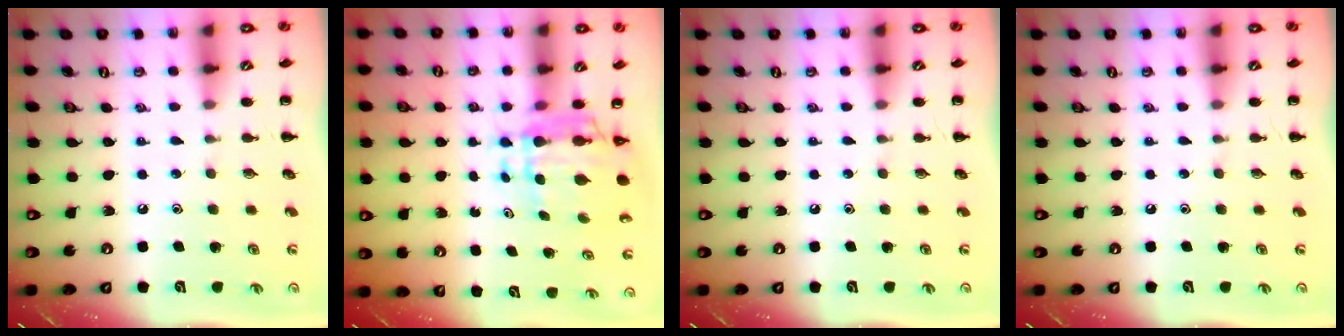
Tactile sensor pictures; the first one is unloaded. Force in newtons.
{"total": 6.8, "press": 6.3, "slide": 2.5}
{"total": 0.0}
{"total": 0.0}